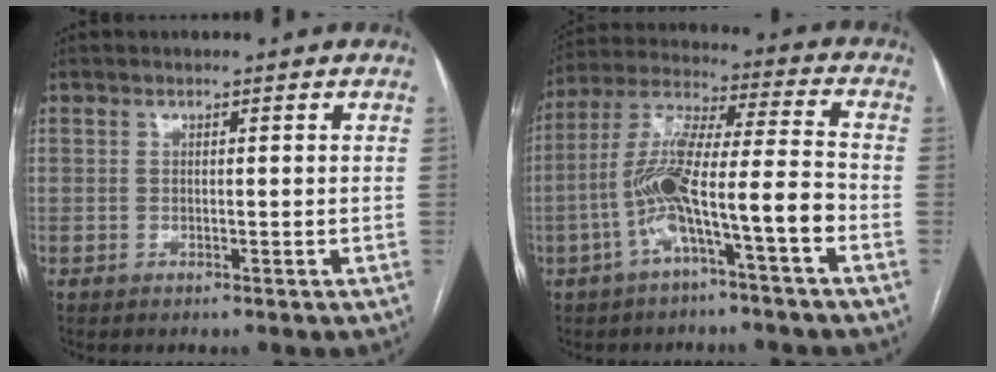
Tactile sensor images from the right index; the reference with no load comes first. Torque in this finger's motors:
{"motor_torque": [1.06, -0.49, 0.48, 0.21]}